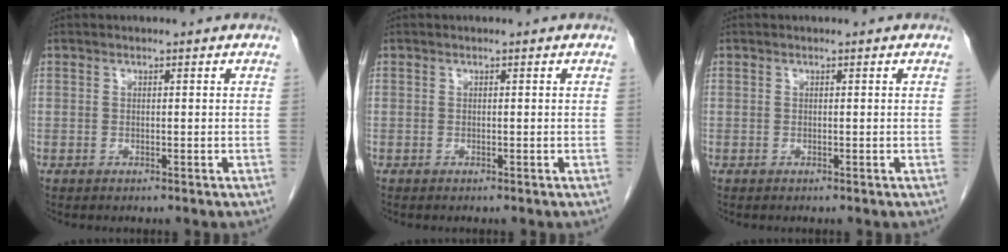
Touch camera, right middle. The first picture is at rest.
{"total": 0.0}
{"total": 0.0}